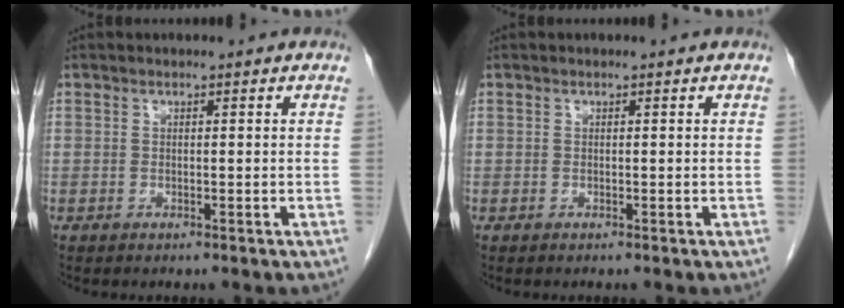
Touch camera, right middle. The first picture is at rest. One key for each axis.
{"total": 0.0}